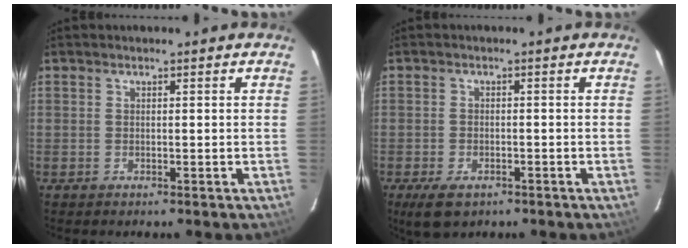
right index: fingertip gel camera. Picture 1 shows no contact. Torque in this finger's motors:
{"motor_torque": [0.63, -0.52, 0.21, 0.03]}